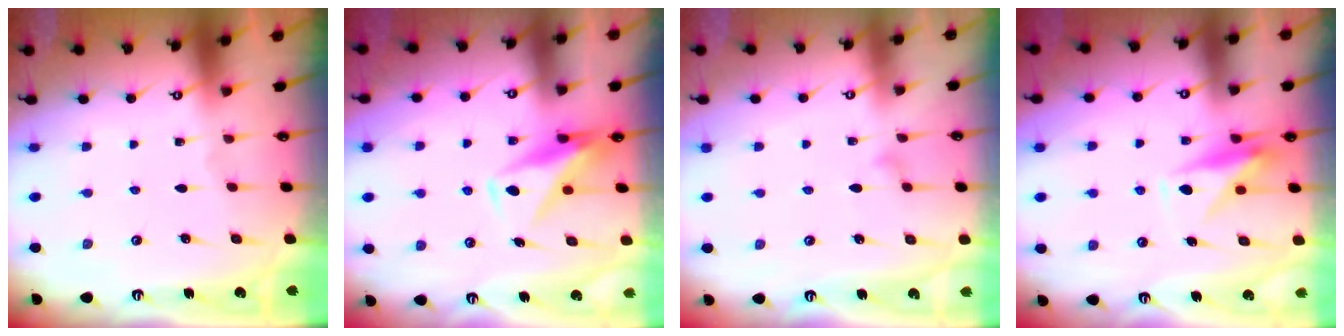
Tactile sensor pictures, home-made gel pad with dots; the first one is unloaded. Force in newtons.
{"total": 10.6, "press": 10.5, "slide": 0.8}
{"total": 7.0, "press": 7.0, "slide": 0.4}
{"total": 10.3, "press": 10.3, "slide": 0.4}